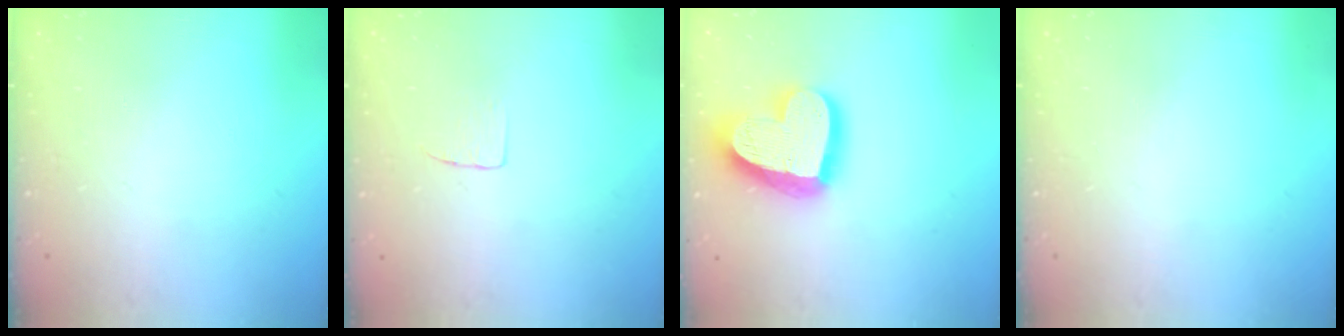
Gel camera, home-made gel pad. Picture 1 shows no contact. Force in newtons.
{"total": 3.4, "press": 3.4, "slide": 0.3}
{"total": 21.7, "press": 21.6, "slide": 2.0}
{"total": 0.0}